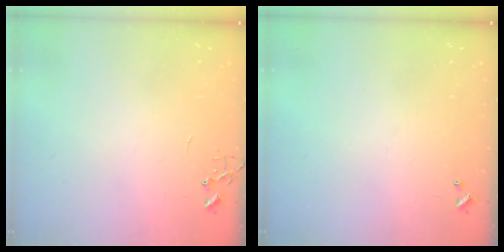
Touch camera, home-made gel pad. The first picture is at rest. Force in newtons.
{"total": 0.0}